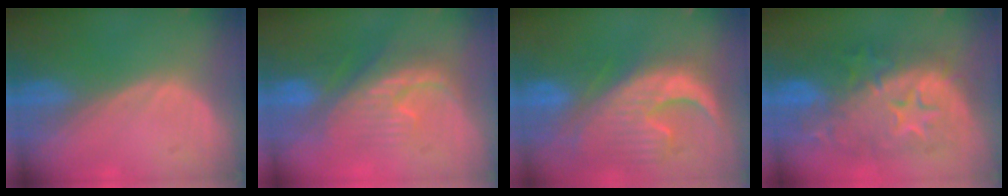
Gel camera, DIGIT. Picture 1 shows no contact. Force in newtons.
{"total": 8.0, "press": 7.9, "slide": 1.1}
{"total": 13.6, "press": 11.5, "slide": 7.2}
{"total": 12.3, "press": 12.2, "slide": 1.1}